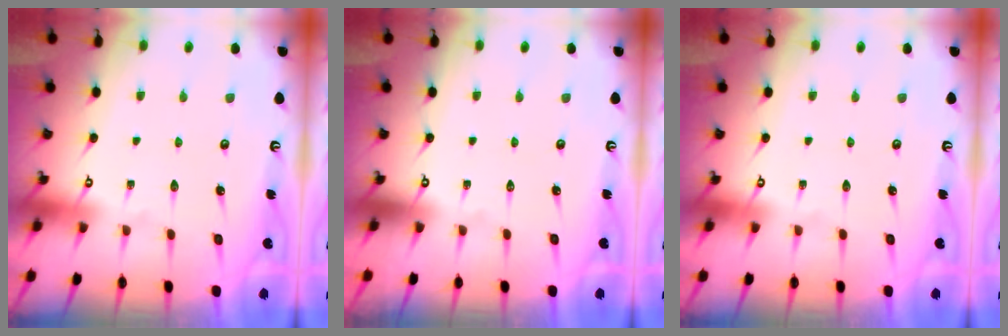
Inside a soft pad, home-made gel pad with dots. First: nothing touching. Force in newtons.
{"total": 0.0}
{"total": 0.0}